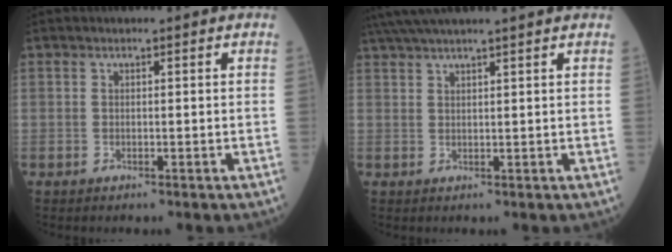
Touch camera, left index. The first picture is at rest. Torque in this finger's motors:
{"motor_torque": [0.65, -1.49, 0.35, 0.14]}